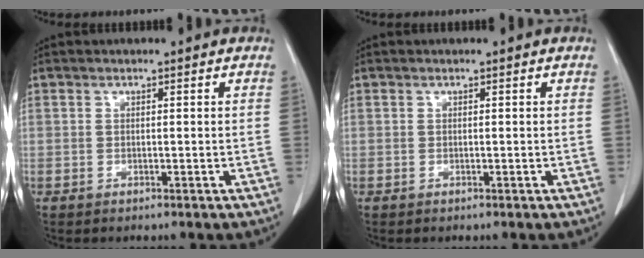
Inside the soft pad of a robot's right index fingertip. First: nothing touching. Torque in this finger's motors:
{"motor_torque": [0.00, 0.00, 0.00, 0.00]}